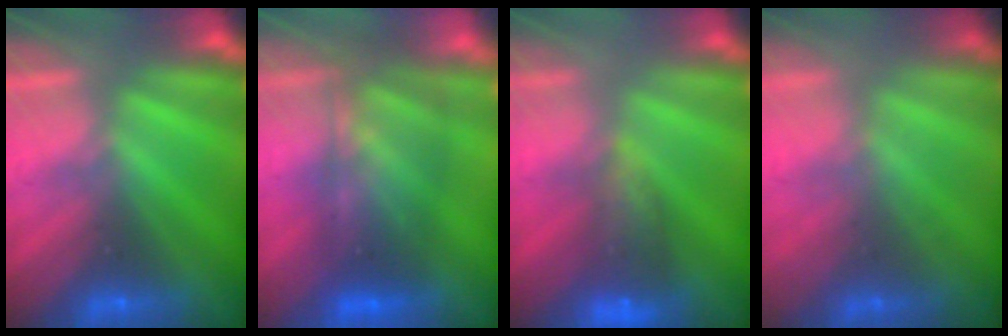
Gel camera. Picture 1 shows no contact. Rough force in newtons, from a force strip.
{"total": 5.7}
{"total": 7.5}
{"total": 1.5}